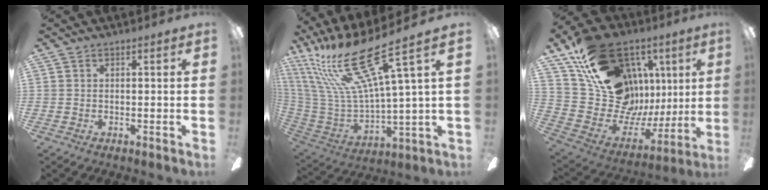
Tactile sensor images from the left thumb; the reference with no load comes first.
{"total": 25.3, "force": [14.4, 6.1, 19.9], "torque": [-0.422, -0.088, 0.234]}
{"total": 25.0, "force": [13.0, 17.2, 12.7], "torque": [-0.208, -0.075, 0.270]}